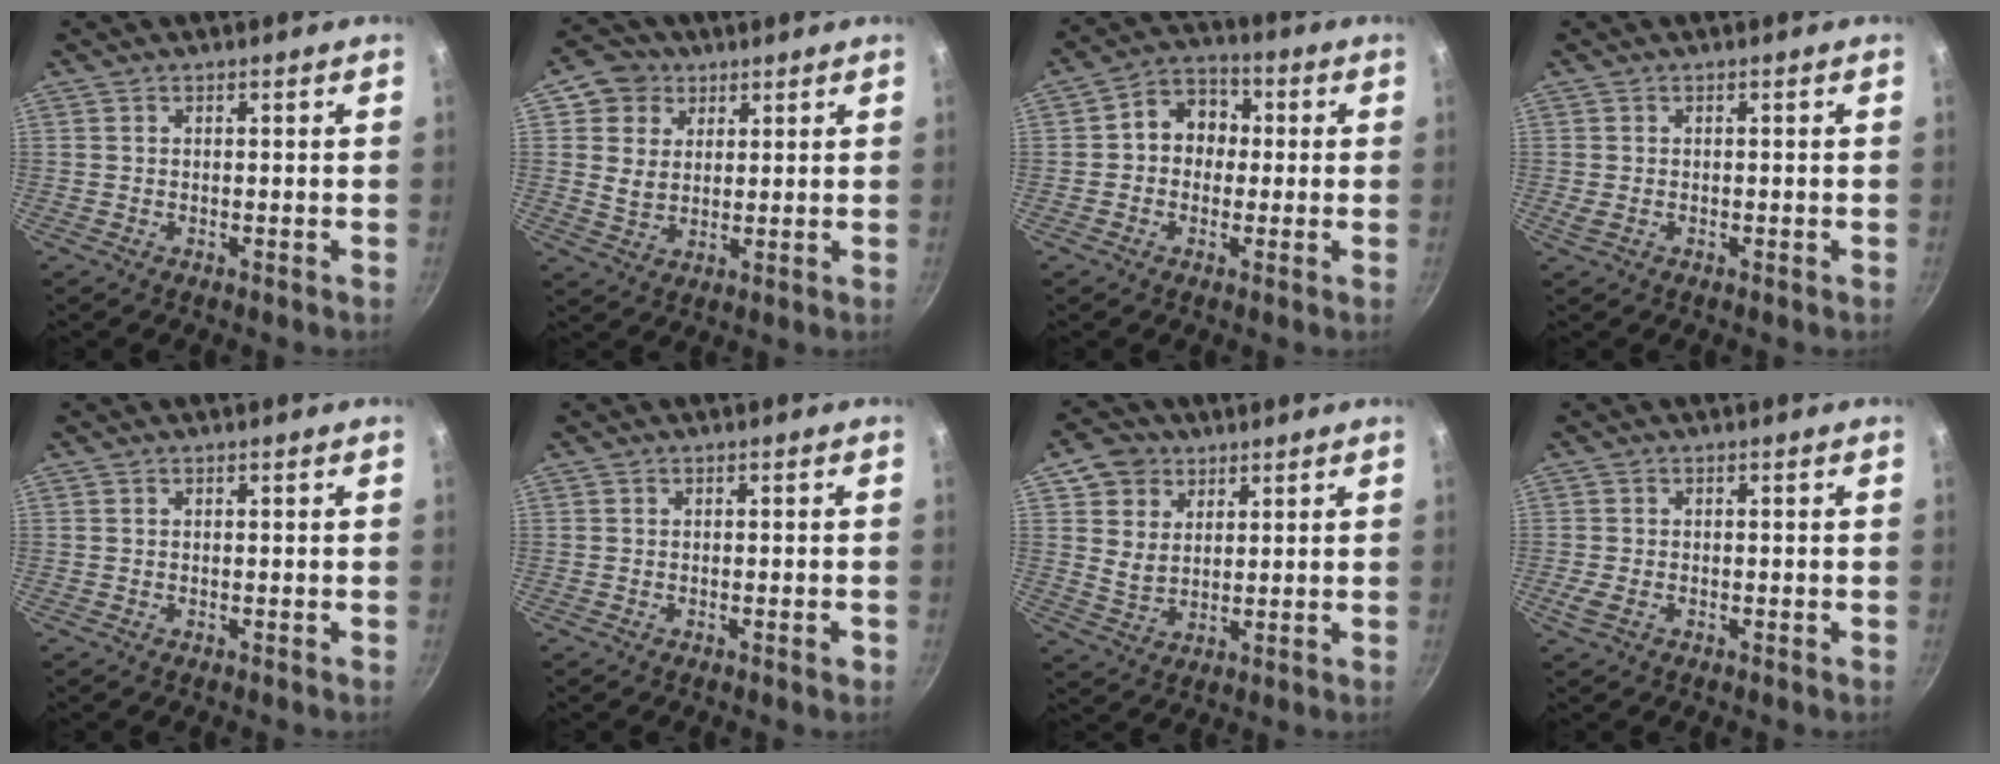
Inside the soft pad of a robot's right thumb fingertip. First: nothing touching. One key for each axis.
{"total": 7.4, "fx": 3.3, "fy": 6.2, "fz": 2.4, "tx": -0.006, "ty": -0.007, "tz": 0.054}
{"total": 8.3, "fx": 0.3, "fy": 7.0, "fz": 4.5, "tx": -0.026, "ty": 0.022, "tz": -0.012}
{"total": 1.4, "fx": -0.3, "fy": 0.9, "fz": 0.9, "tx": -0.018, "ty": -0.001, "tz": -0.004}
{"total": 0.0}
{"total": 1.2, "fx": -0.6, "fy": 0.3, "fz": 1.0, "tx": -0.017, "ty": 0.004, "tz": -0.009}
{"total": 7.3, "fx": 3.5, "fy": 5.9, "fz": 2.6, "tx": -0.014, "ty": -0.013, "tz": 0.066}
{"total": 2.3, "fx": -0.8, "fy": 1.5, "fz": 1.6, "tx": -0.037, "ty": -0.001, "tz": -0.017}